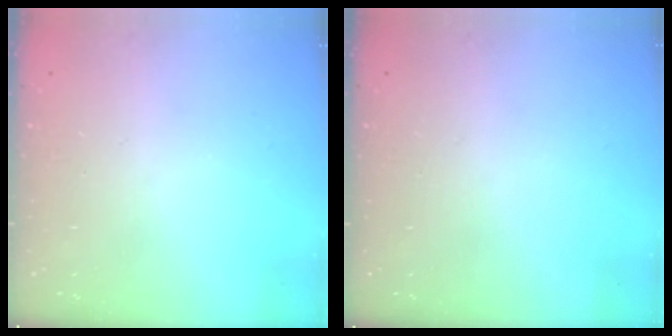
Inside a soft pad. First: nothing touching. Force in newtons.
{"total": 0.0}